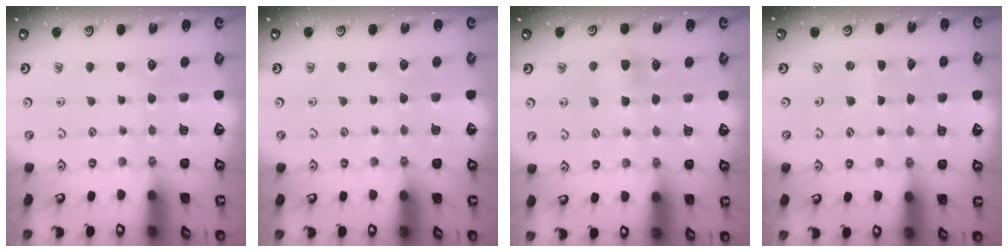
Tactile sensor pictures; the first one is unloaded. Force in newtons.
{"total": 0.0}
{"total": 5.7, "press": 5.6, "slide": 0.9}
{"total": 1.5, "press": 1.4, "slide": 0.2}